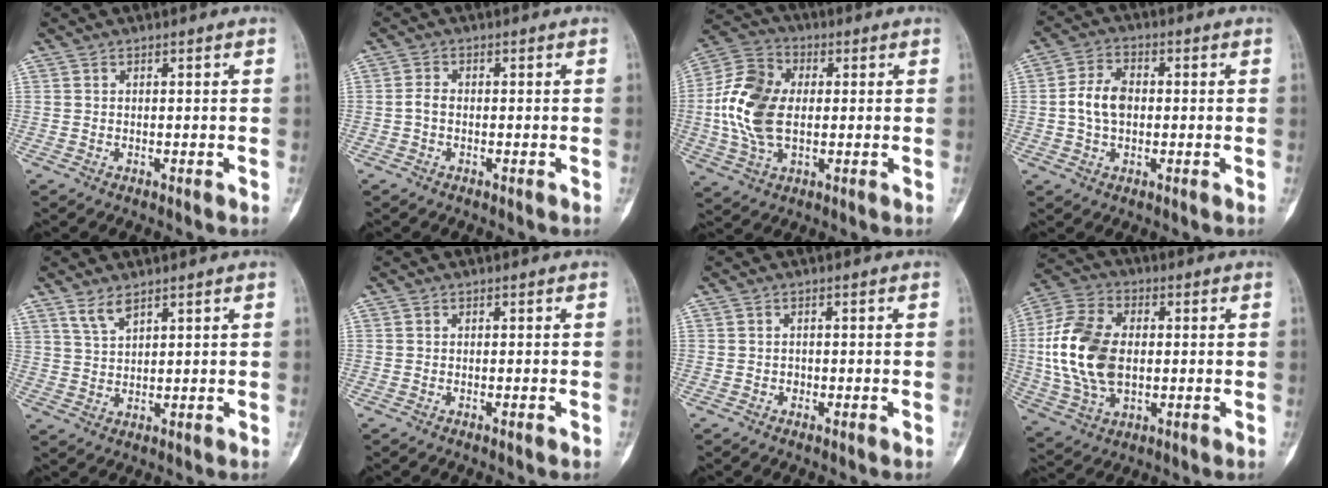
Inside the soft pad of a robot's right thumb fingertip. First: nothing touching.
{"total": 1.7, "force": [-0.5, 1.1, 1.3], "torque": [-0.025, 0.004, -0.013]}
{"total": 14.4, "force": [0.1, 9.0, 11.3], "torque": [-0.232, 0.014, -0.001]}
{"total": 6.9, "force": [-0.1, 4.7, 5.1], "torque": [-0.093, 0.015, -0.007]}
{"total": 3.4, "force": [2.7, 1.1, 1.9], "torque": [-0.036, -0.016, 0.059]}
{"total": 0.7, "force": [-0.4, 0.1, 0.6], "torque": [-0.014, -0.001, -0.004]}
{"total": 0.9, "force": [-0.4, 0.7, 0.5], "torque": [-0.005, 0.002, -0.007]}
{"total": 16.7, "force": [0.2, 10.5, 12.9], "torque": [-0.262, 0.007, 0.005]}